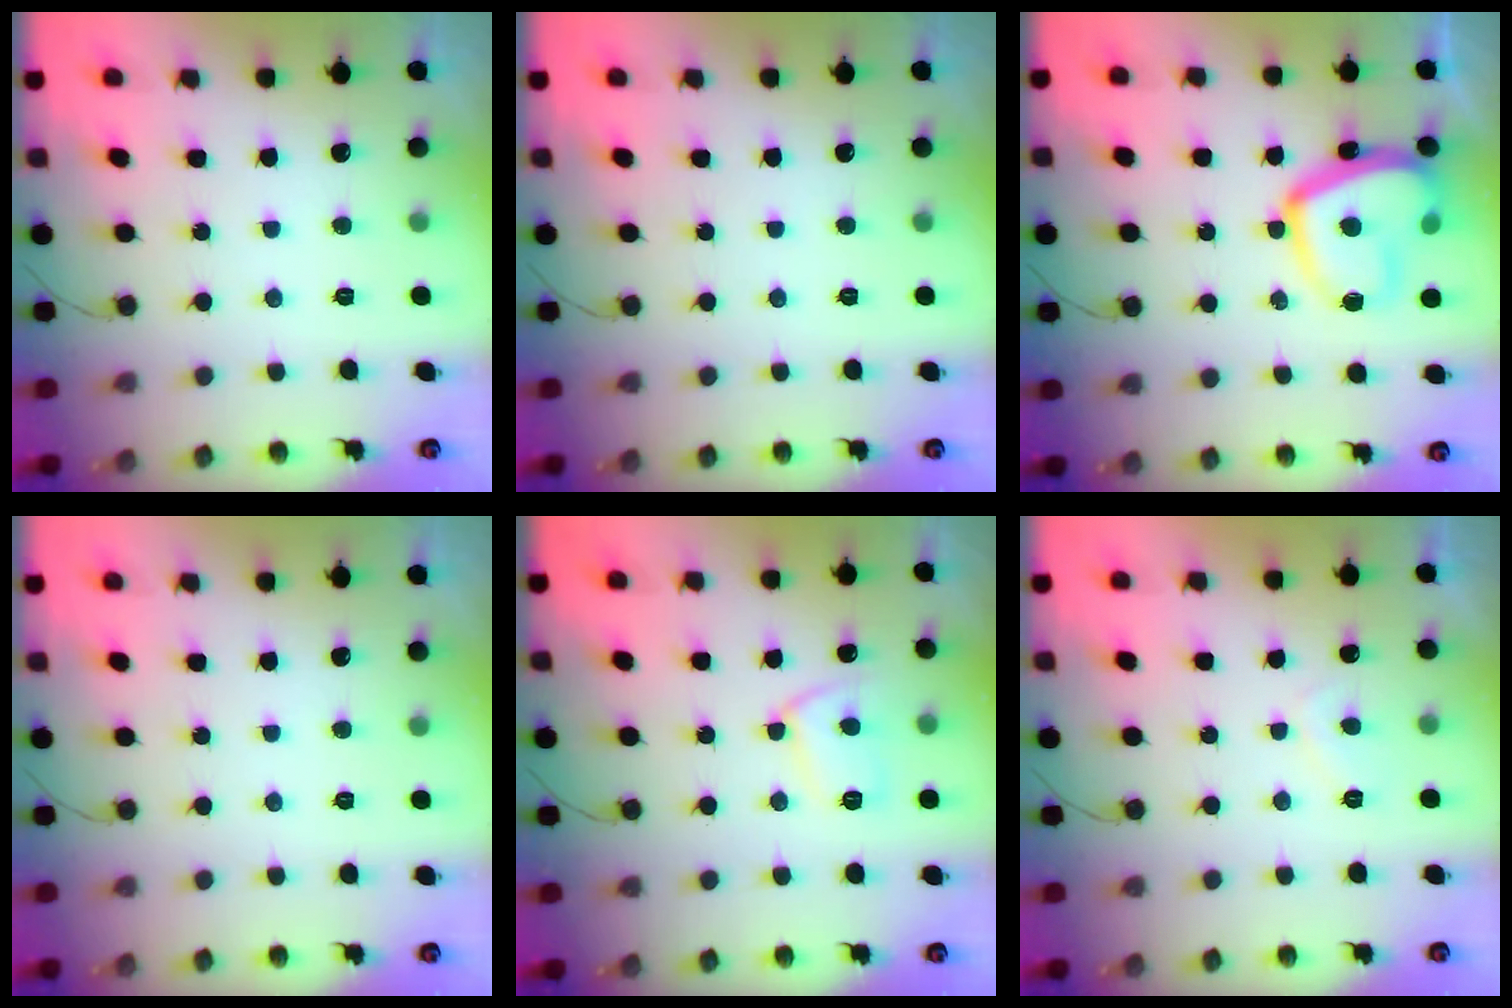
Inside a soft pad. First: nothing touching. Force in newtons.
{"total": 0.0}
{"total": 16.2, "press": 16.1, "slide": 1.7}
{"total": 0.0}
{"total": 8.5, "press": 8.4, "slide": 0.7}
{"total": 2.3, "press": 2.1, "slide": 0.8}